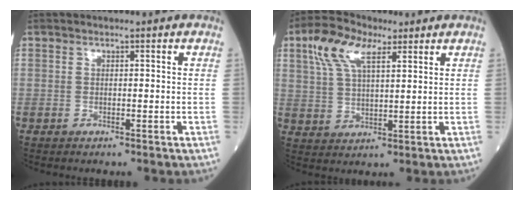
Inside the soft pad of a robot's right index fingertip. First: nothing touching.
{"total": 8.8, "force": [4.6, 3.4, 6.7], "torque": [-0.147, 0.019, 0.089]}